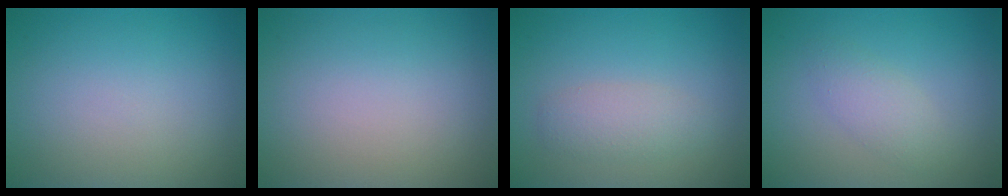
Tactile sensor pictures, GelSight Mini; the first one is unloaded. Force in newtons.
{"total": 0.0}
{"total": 2.3, "press": 2.3, "slide": 0.1}
{"total": 2.0, "press": 2.0, "slide": 0.0}